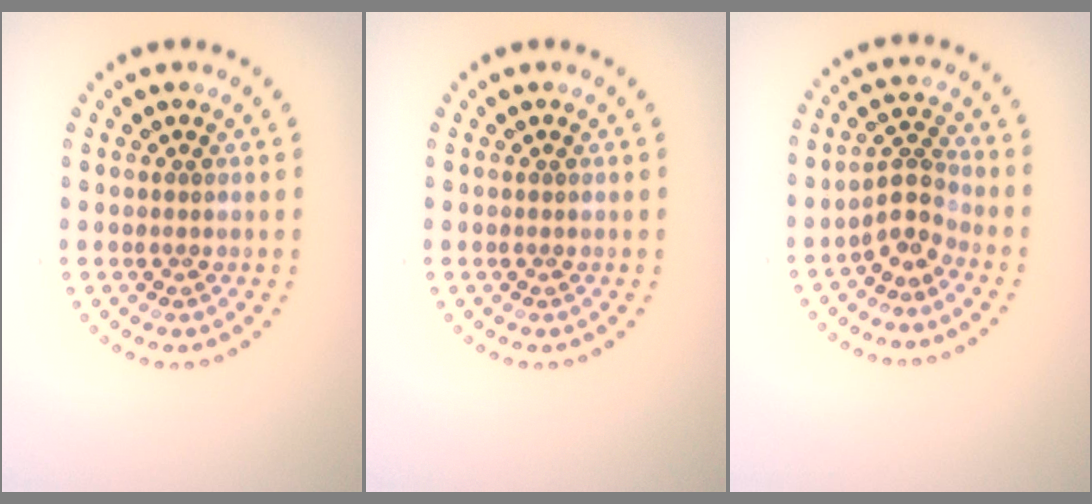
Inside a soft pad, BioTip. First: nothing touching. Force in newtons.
{"total": 0.0}
{"total": 2.6, "press": 1.9, "slide": 1.8}